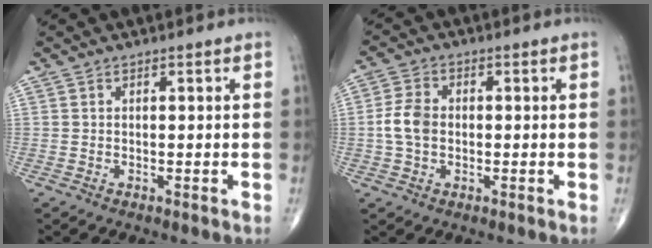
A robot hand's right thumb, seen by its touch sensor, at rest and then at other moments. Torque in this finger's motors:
{"motor_torque": [0.23, 1.22, 0.57, 0.02, 0.05]}